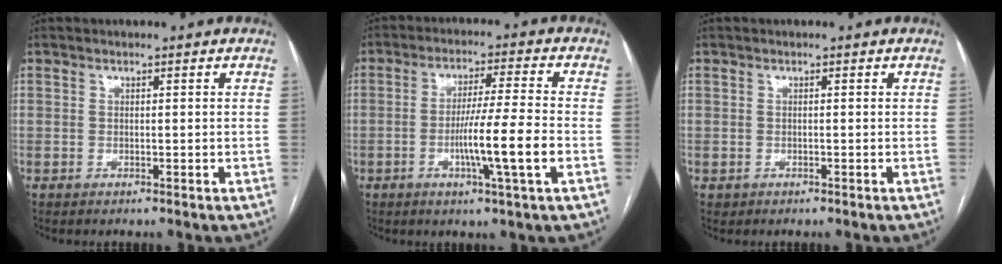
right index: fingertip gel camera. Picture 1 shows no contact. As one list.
[{"total": 9.6, "force": [-2.7, -0.9, 9.2], "torque": [-0.163, -0.009, -0.048]}, {"total": 0.6, "force": [-0.2, 0.5, 0.0], "torque": [-0.004, 0.005, -0.004]}]